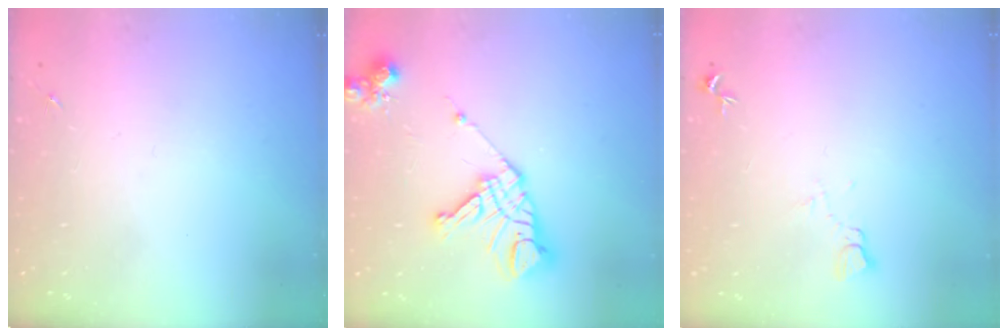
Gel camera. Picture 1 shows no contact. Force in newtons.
{"total": 16.3, "press": 16.2, "slide": 1.8}
{"total": 5.6, "press": 5.5, "slide": 0.6}